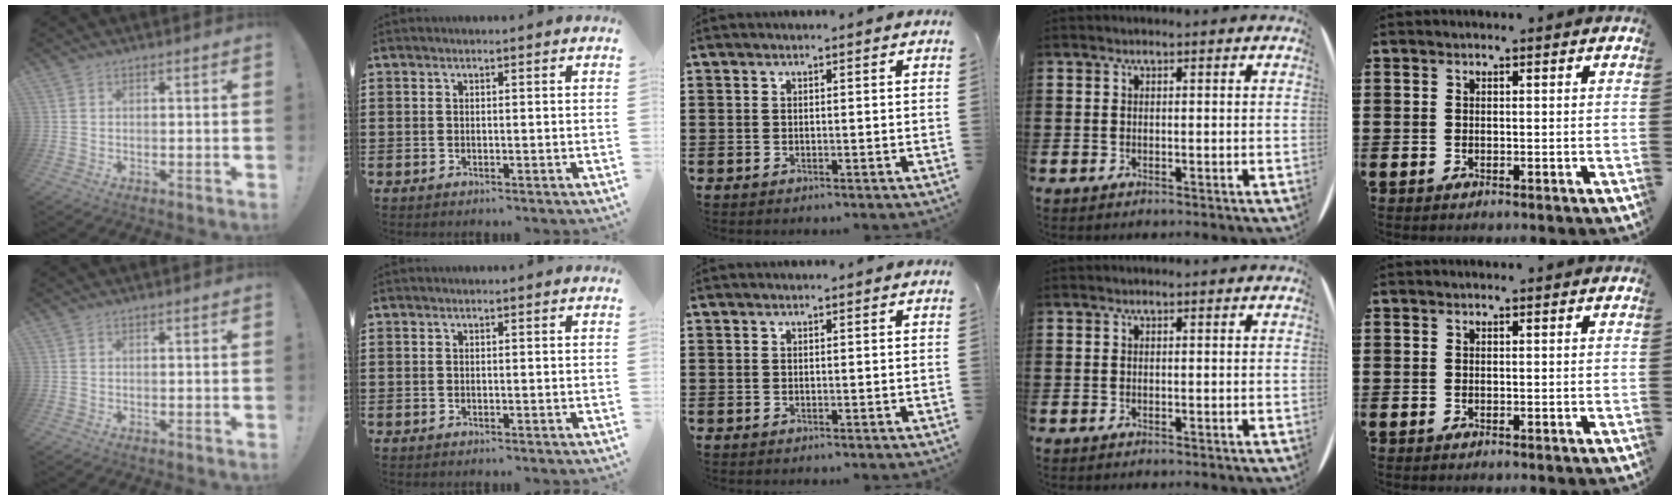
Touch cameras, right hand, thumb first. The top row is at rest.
{}